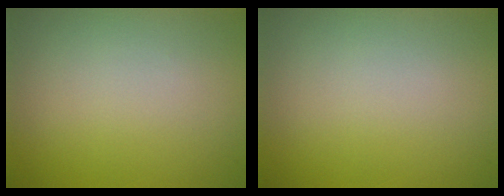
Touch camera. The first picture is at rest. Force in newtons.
{"total": 0.0}